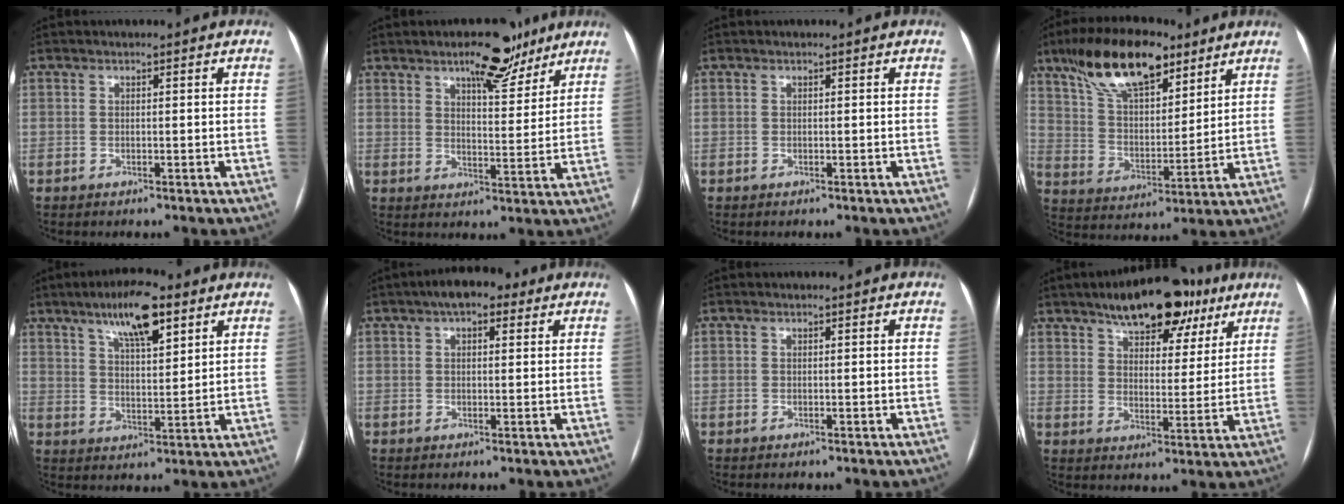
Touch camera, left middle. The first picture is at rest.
{"total": 8.4, "force": [6.1, 2.9, 5.0], "torque": [-0.070, 0.004, 0.091]}
{"total": 0.0}
{"total": 16.4, "force": [11.0, 6.2, 10.6], "torque": [-0.195, 0.027, 0.201]}
{"total": 10.0, "force": [6.2, 2.6, 7.4], "torque": [-0.127, 0.010, 0.104]}
{"total": 6.0, "force": [3.4, 2.6, 4.1], "torque": [-0.062, 0.026, 0.047]}
{"total": 0.0}
{"total": 15.4, "force": [10.4, 6.5, 9.2], "torque": [-0.127, 0.028, 0.158]}